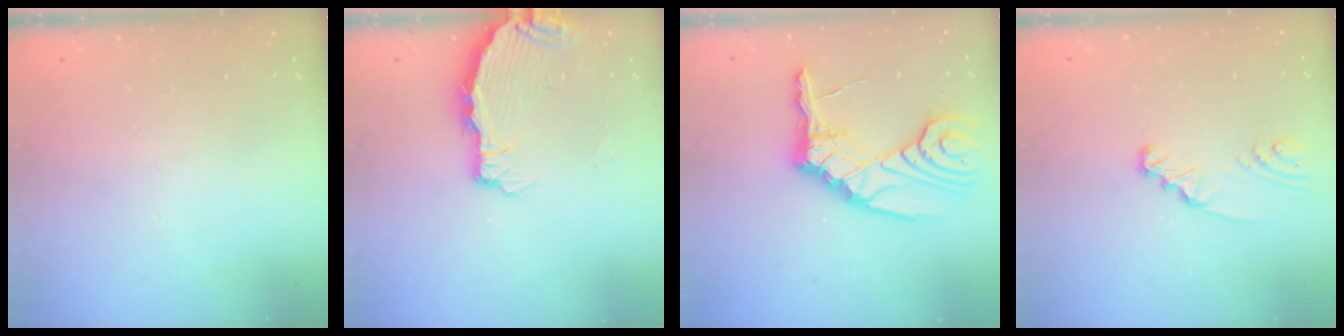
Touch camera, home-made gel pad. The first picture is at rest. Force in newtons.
{"total": 3.7, "press": 3.7, "slide": 0.3}
{"total": 13.4, "press": 13.3, "slide": 1.8}
{"total": 2.1, "press": 2.1, "slide": 0.1}